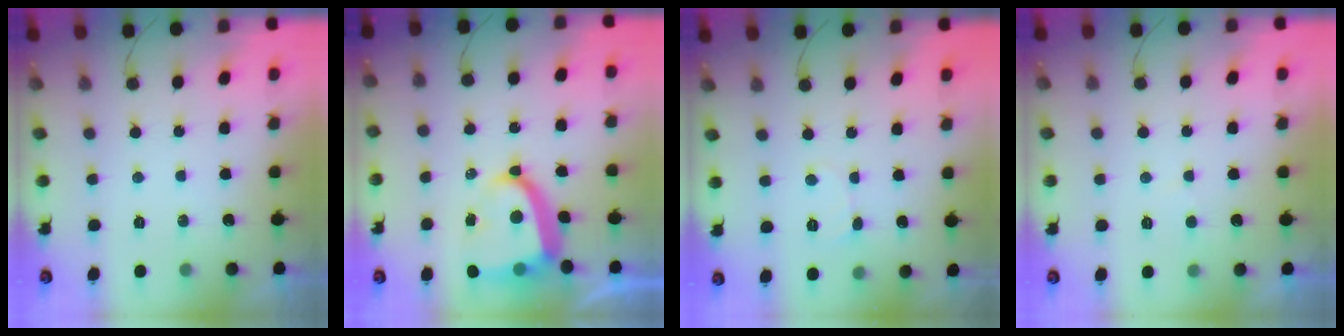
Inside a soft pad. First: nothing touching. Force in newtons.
{"total": 13.5, "press": 13.4, "slide": 1.8}
{"total": 3.6, "press": 3.6, "slide": 0.4}
{"total": 2.4, "press": 2.4, "slide": 0.4}